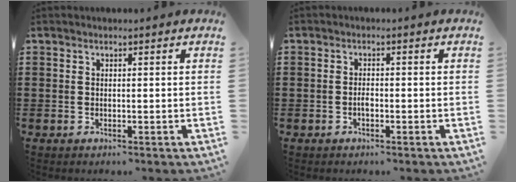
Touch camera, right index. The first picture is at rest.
{"total": 1.3, "force": [-0.6, 0.5, 1.0], "torque": [-0.021, -0.002, -0.010]}